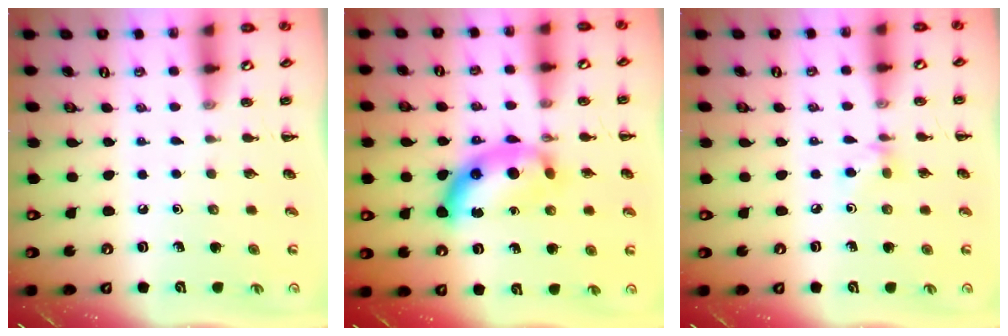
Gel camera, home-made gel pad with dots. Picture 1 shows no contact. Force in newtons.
{"total": 12.7, "press": 12.7, "slide": 0.4}
{"total": 4.4, "press": 4.1, "slide": 1.7}